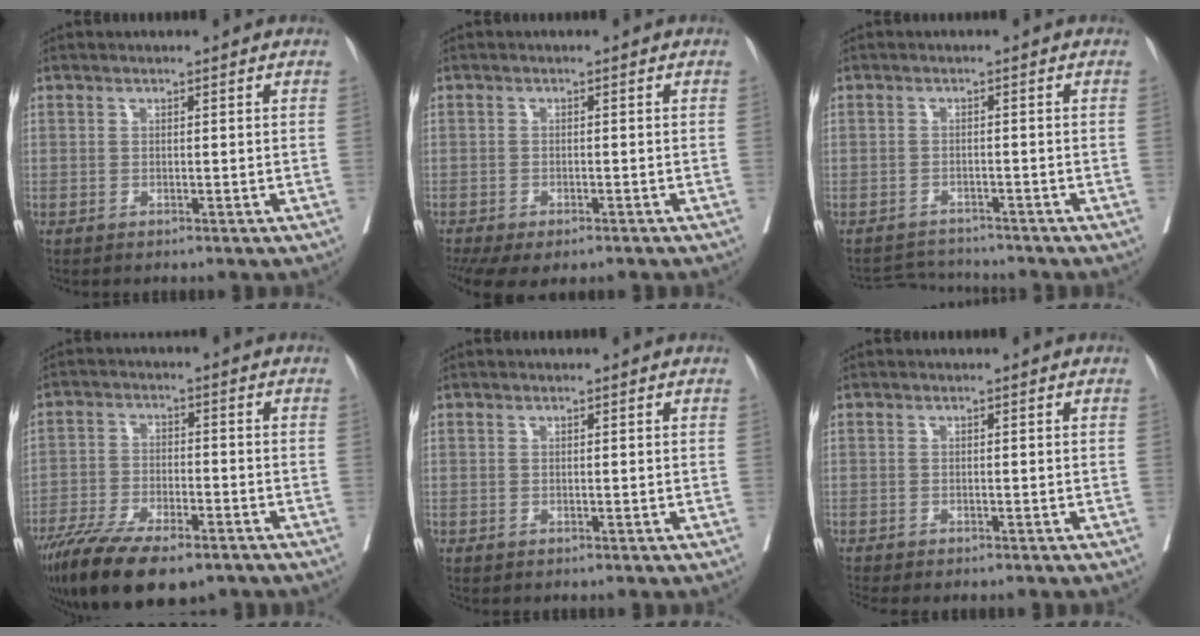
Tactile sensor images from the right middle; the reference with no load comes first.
{"total": 8.4, "force": [-6.0, 3.6, 4.7], "torque": [-0.093, -0.006, -0.086]}
{"total": 3.4, "force": [-3.3, 0.4, -0.8], "torque": [0.013, -0.006, -0.053]}
{"total": 15.2, "force": [-11.0, 4.9, 9.2], "torque": [-0.173, -0.028, -0.185]}
{"total": 0.0}
{"total": 1.8, "force": [-1.6, 0.3, 0.7], "torque": [-0.011, -0.005, -0.025]}